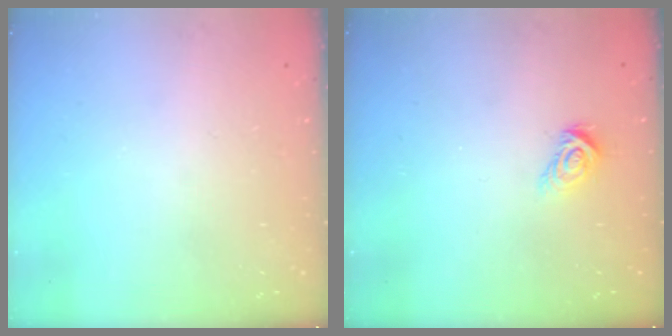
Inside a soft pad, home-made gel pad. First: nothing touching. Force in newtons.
{"total": 6.0, "press": 6.0, "slide": 0.3}